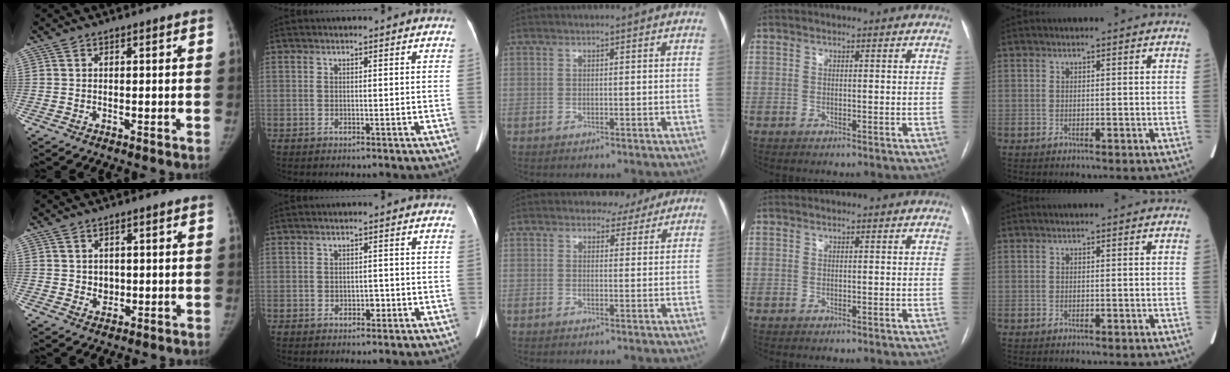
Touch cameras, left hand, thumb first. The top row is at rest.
{"thumb": {"total": 2.6, "force": [0.2, 2.3, 1.2], "torque": [-0.005, -0.002, 0.008]}, "index": {"total": 1.6, "force": [-0.5, 1.1, 1.0], "torque": [-0.013, 0.002, -0.004]}, "middle": {"total": 3.4, "force": [2.9, 1.8, 0.4], "torque": [-0.003, 0.002, 0.030]}}